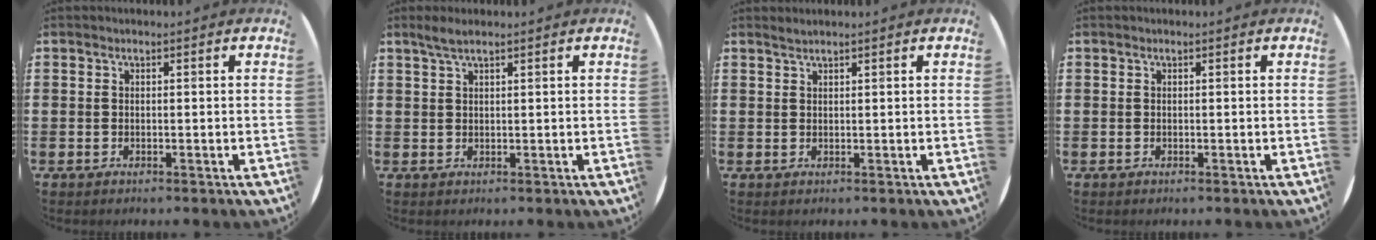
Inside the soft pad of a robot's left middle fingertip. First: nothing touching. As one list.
[{"total": 1.9, "force": [1.4, 0.1, 1.2], "torque": [-0.025, 0.004, 0.025]}, {"total": 0.8, "force": [0.8, -0.1, 0.1], "torque": [-0.003, -0.001, 0.015]}, {"total": 0.0}]